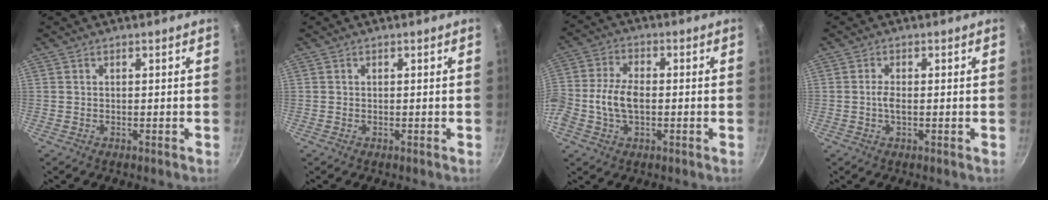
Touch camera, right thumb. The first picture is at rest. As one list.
[{"total": 0.0}, {"total": 8.2, "force": [-1.2, 5.1, 6.4], "torque": [-0.127, 0.025, -0.035]}, {"total": 2.0, "force": [-0.2, 0.6, 1.9], "torque": [-0.045, 0.002, -0.008]}]